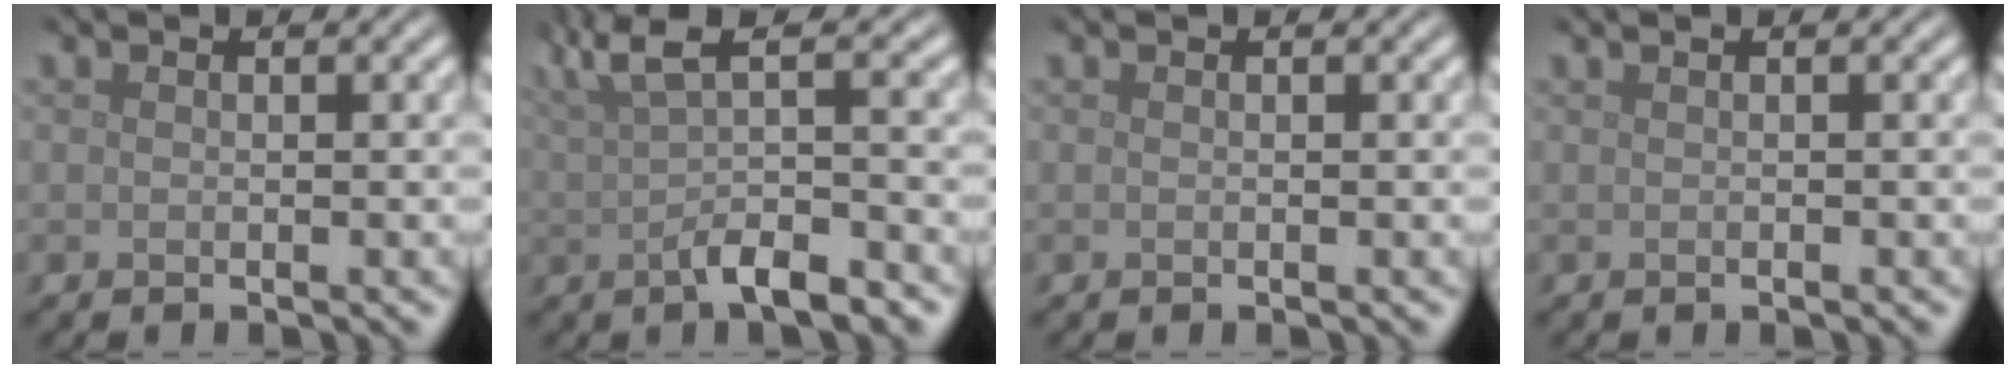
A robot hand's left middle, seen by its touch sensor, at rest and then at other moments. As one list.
[{"total": 6.2, "force": [0.4, 1.9, 5.9], "torque": [-0.096, 0.004, 0.000]}, {"total": 0.0}, {"total": 0.8, "force": [0.1, 0.3, 0.7], "torque": [-0.008, 0.001, -0.003]}]